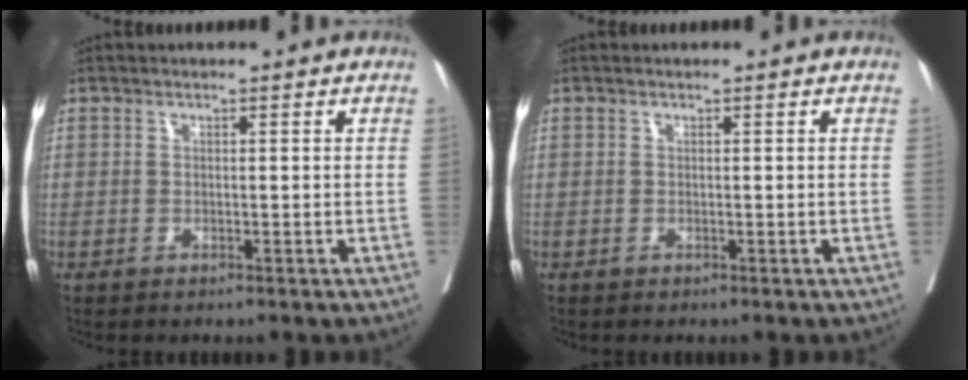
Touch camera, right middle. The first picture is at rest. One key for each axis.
{"total": 0.0}